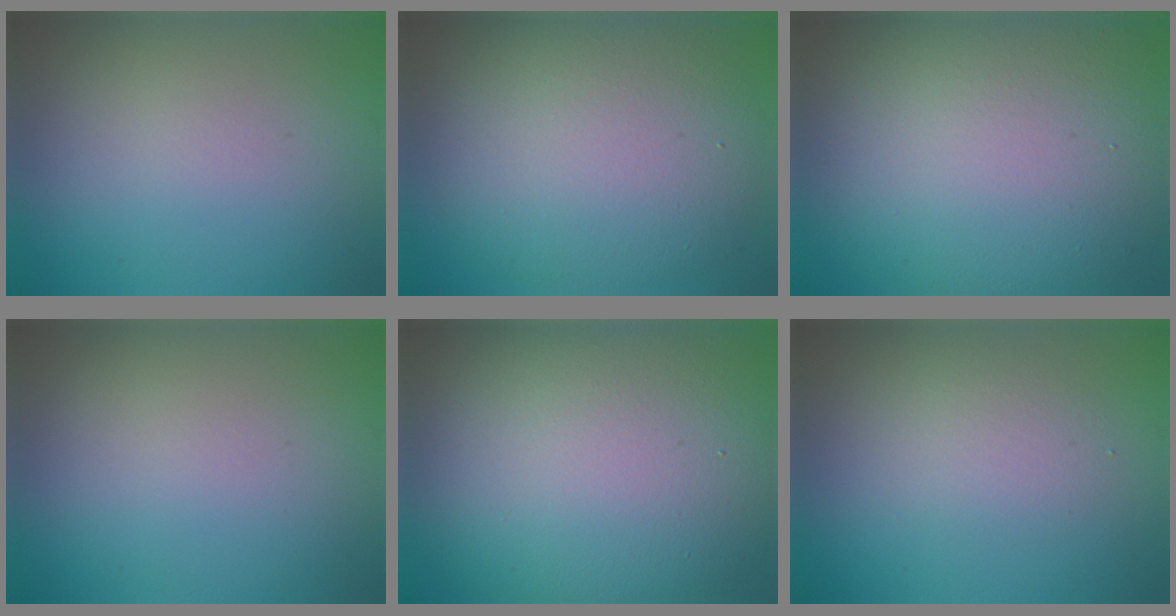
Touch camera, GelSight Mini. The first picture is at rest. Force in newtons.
{"total": 10.2, "press": 10.1, "slide": 0.9}
{"total": 14.7, "press": 14.7, "slide": 1.4}
{"total": 0.0}
{"total": 17.6, "press": 17.6, "slide": 0.7}
{"total": 2.2, "press": 2.2, "slide": 0.1}